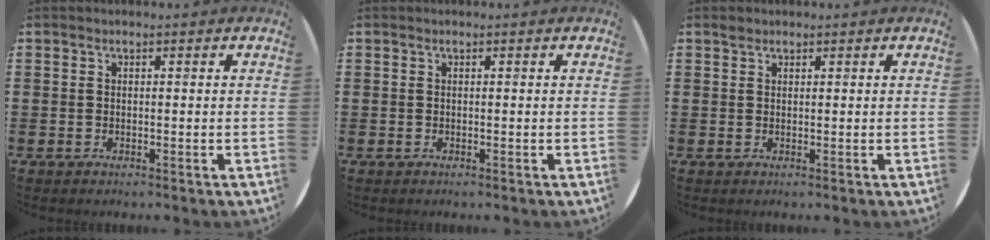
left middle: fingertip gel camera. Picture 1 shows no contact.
{"total": 0.0}
{"total": 0.7, "force": [0.6, 0.3, 0.1], "torque": [0.005, -0.002, 0.011]}